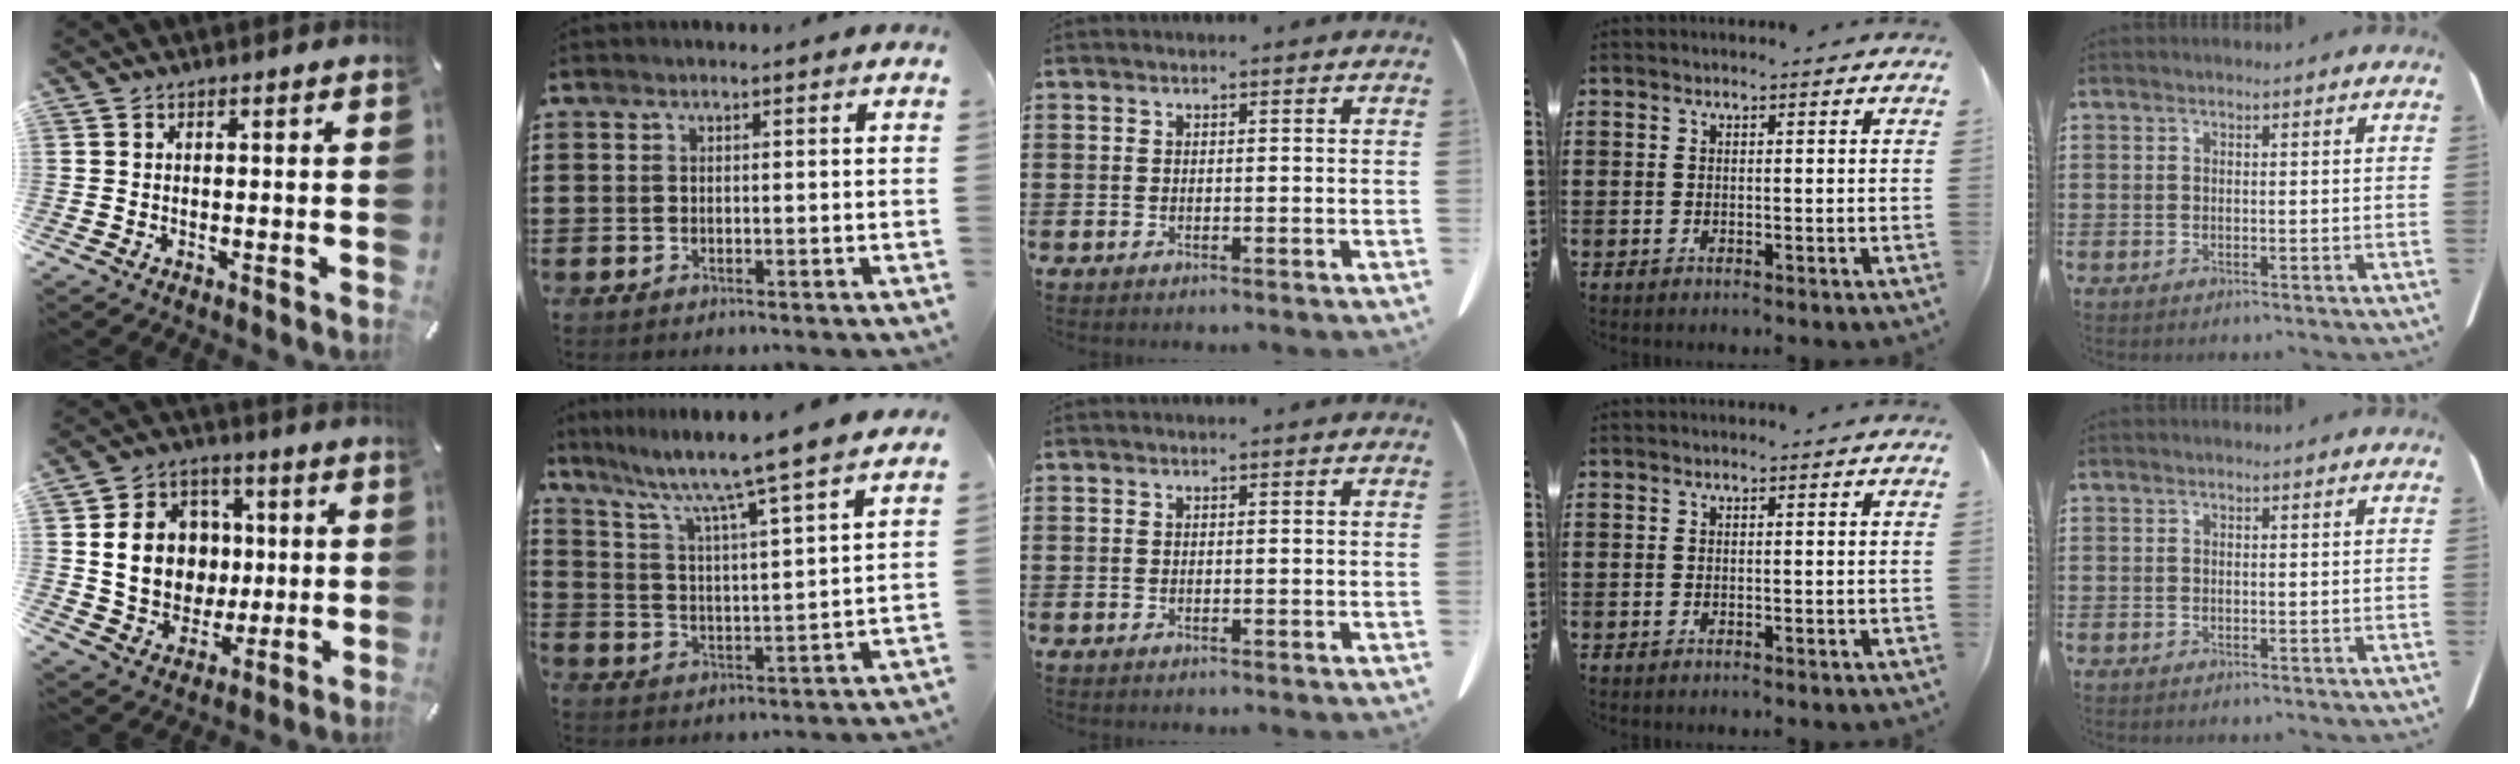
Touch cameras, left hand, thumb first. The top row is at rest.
{"thumb": {"total": 13.9, "force": [1.4, 12.4, 6.2], "torque": [-0.111, 0.009, 0.035]}, "index": {"total": 7.4, "force": [6.1, -1.2, 4.0], "torque": [-0.103, -0.052, 0.093]}}